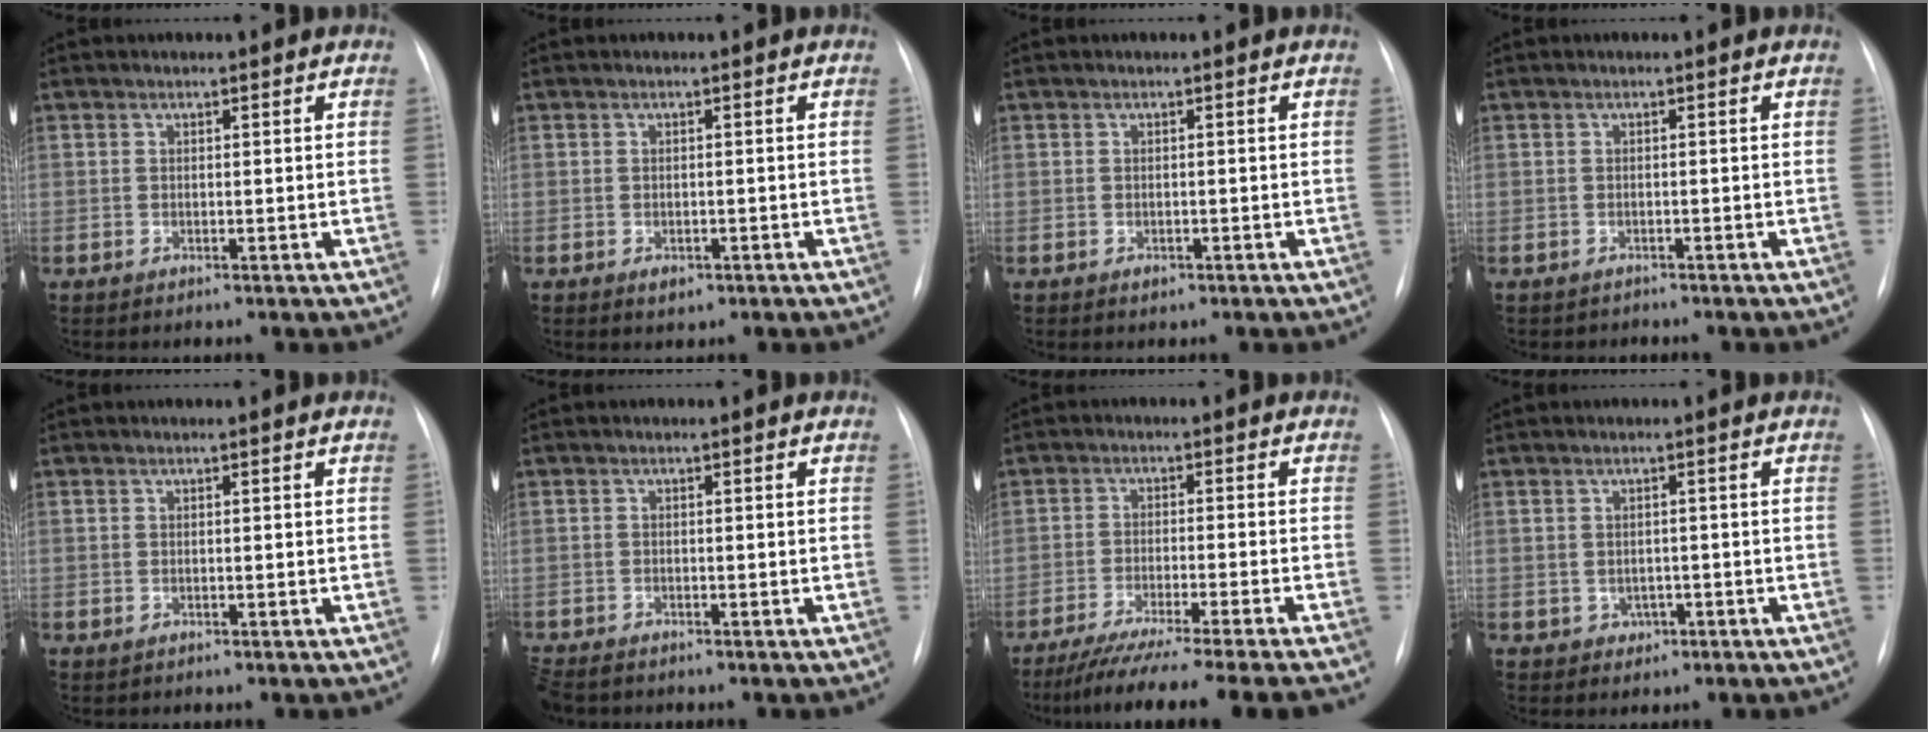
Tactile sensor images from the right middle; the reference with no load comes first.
{"total": 1.6, "force": [-0.8, 0.9, 1.0], "torque": [-0.011, 0.001, -0.005]}
{"total": 0.8, "force": [-0.5, 0.5, 0.4], "torque": [-0.005, 0.000, -0.004]}
{"total": 0.9, "force": [-0.8, 0.4, -0.2], "torque": [-0.001, -0.001, -0.014]}
{"total": 0.0}
{"total": 3.8, "force": [-3.2, 1.4, 1.4], "torque": [-0.025, -0.008, -0.055]}
{"total": 15.8, "force": [-13.5, -2.0, 8.0], "torque": [-0.107, -0.052, -0.207]}
{"total": 2.0, "force": [-0.7, 1.8, 0.5], "torque": [-0.005, 0.006, -0.004]}